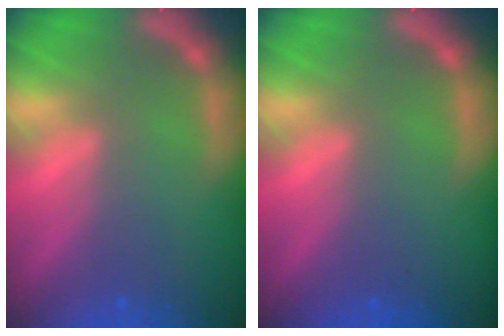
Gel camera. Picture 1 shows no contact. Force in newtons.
{"total": 0.0}